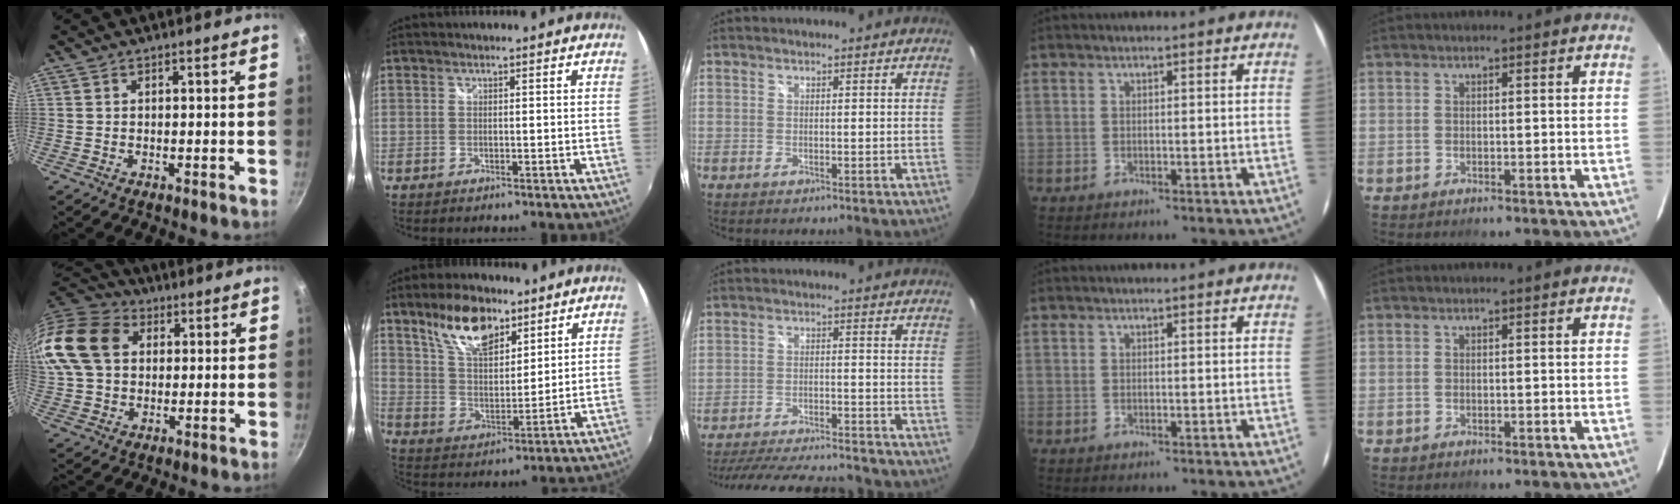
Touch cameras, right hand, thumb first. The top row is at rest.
{"thumb": {"total": 19.4, "force": [4.6, 14.7, 11.9], "torque": [-0.246, 0.026, 0.073]}, "index": {"total": 12.4, "force": [8.1, 5.7, 7.5], "torque": [-0.131, 0.009, 0.152]}, "middle": {"total": 21.9, "force": [-19.2, 4.7, 9.3], "torque": [-0.185, -0.020, -0.273]}}